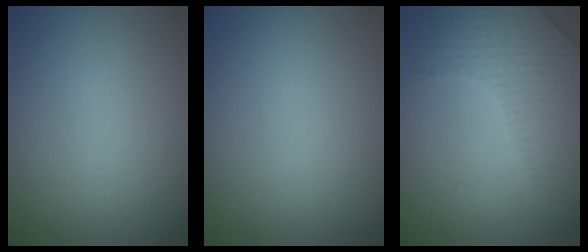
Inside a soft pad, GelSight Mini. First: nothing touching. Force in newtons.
{"total": 0.0}
{"total": 4.6, "press": 3.0, "slide": 3.5}